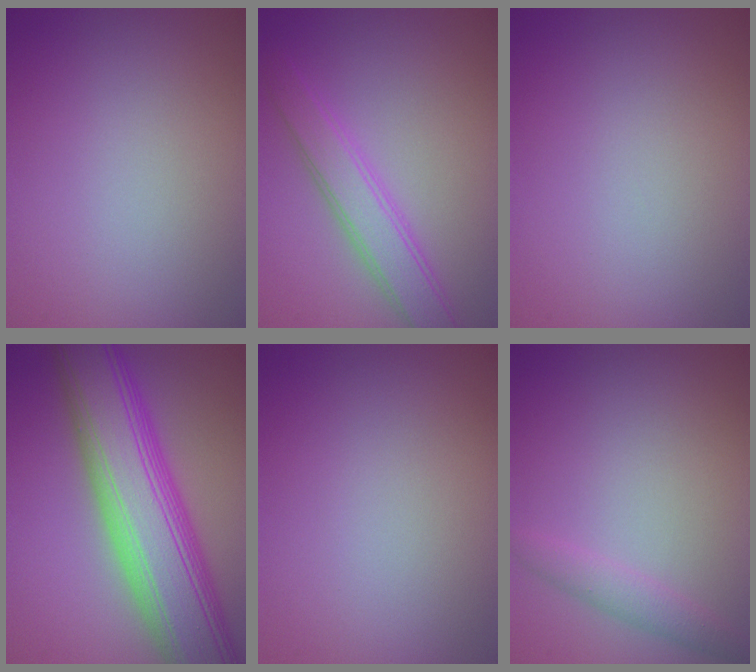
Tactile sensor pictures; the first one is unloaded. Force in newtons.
{"total": 3.7, "press": 3.7, "slide": 0.2}
{"total": 0.0}
{"total": 12.0, "press": 12.0, "slide": 0.6}
{"total": 0.0}
{"total": 1.6, "press": 1.6, "slide": 0.0}